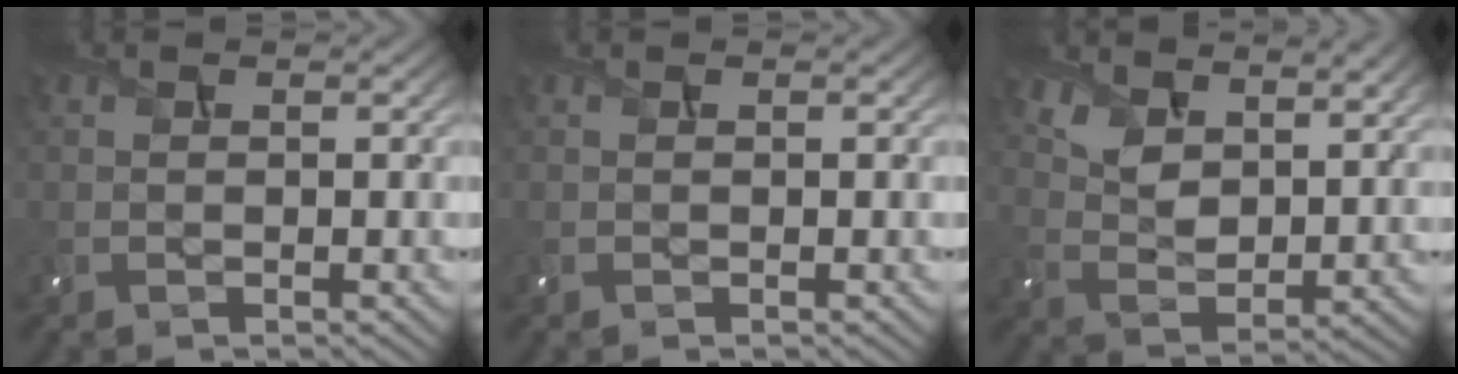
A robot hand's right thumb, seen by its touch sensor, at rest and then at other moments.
{"total": 0.0}
{"total": 8.5, "force": [5.9, 3.9, 4.7], "torque": [-0.114, -0.003, 0.108]}